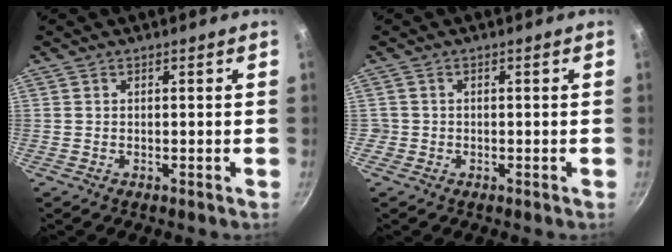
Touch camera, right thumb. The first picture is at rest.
{"total": 1.3, "force": [-0.4, 1.2, 0.1], "torque": [0.004, 0.007, -0.005]}